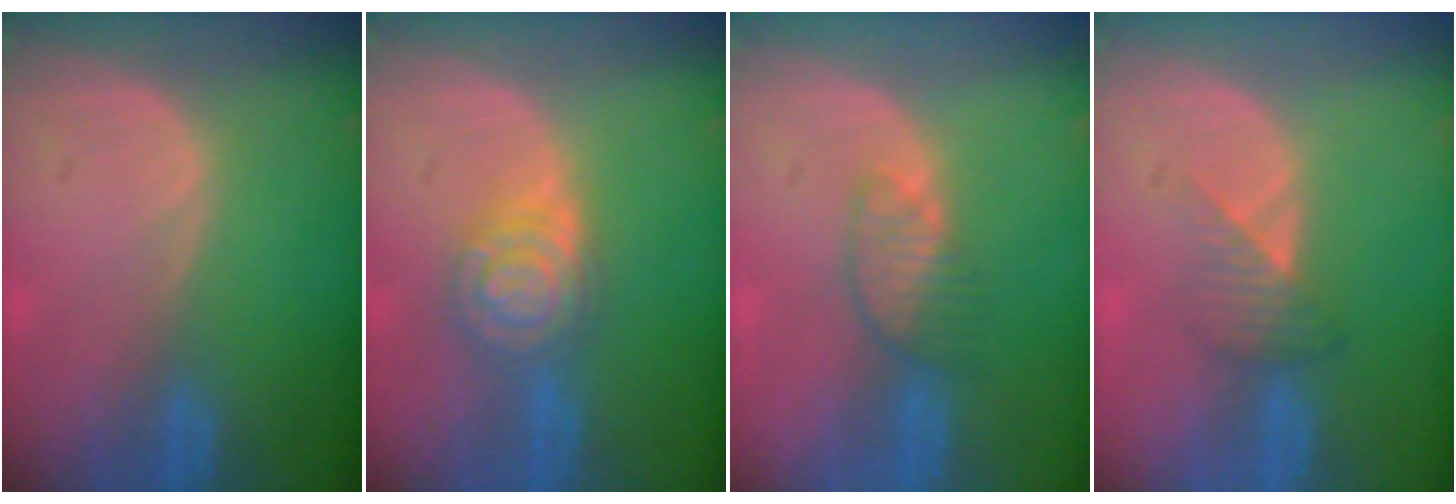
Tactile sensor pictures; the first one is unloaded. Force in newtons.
{"total": 6.3, "press": 6.3, "slide": 0.5}
{"total": 3.5, "press": 3.4, "slide": 0.9}
{"total": 3.3, "press": 3.1, "slide": 1.2}